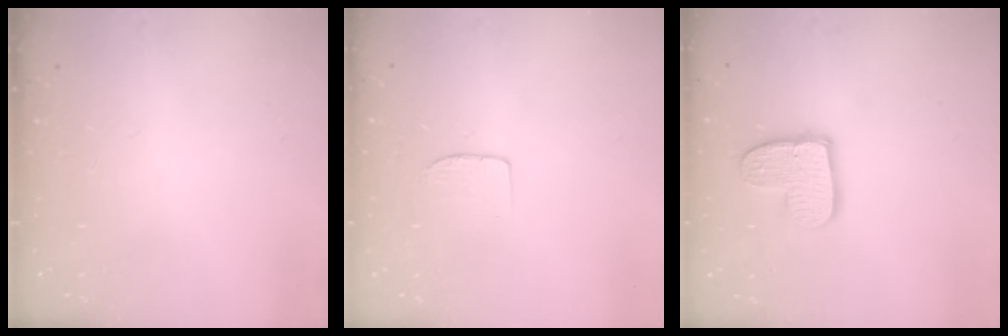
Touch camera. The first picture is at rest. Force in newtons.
{"total": 3.7, "press": 3.7, "slide": 0.3}
{"total": 12.1, "press": 12.0, "slide": 0.9}